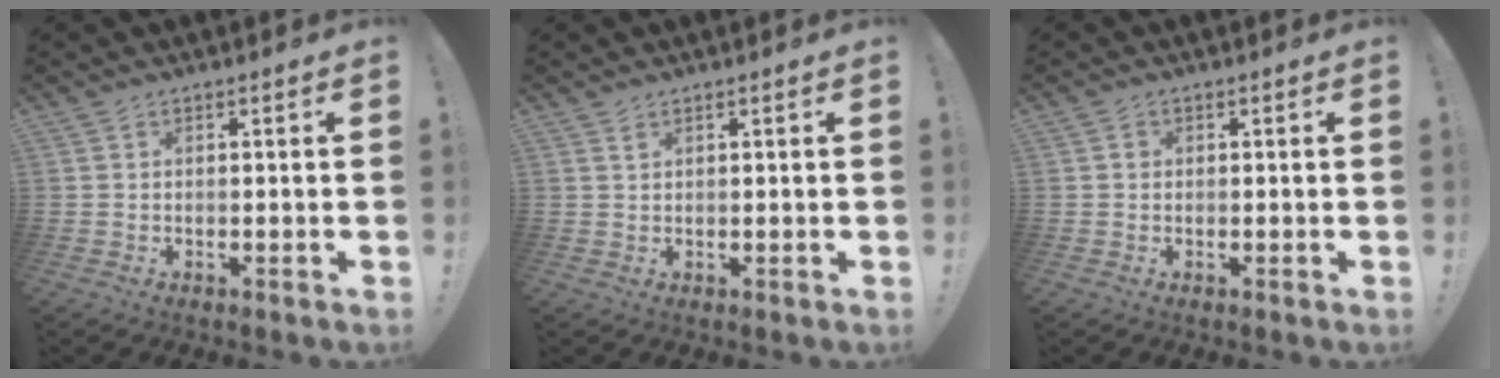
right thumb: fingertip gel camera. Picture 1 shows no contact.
{"total": 0.9, "force": [0.7, 0.3, 0.5], "torque": [-0.008, -0.001, 0.012]}
{"total": 0.9, "force": [0.0, 0.8, 0.3], "torque": [0.001, 0.002, -0.002]}